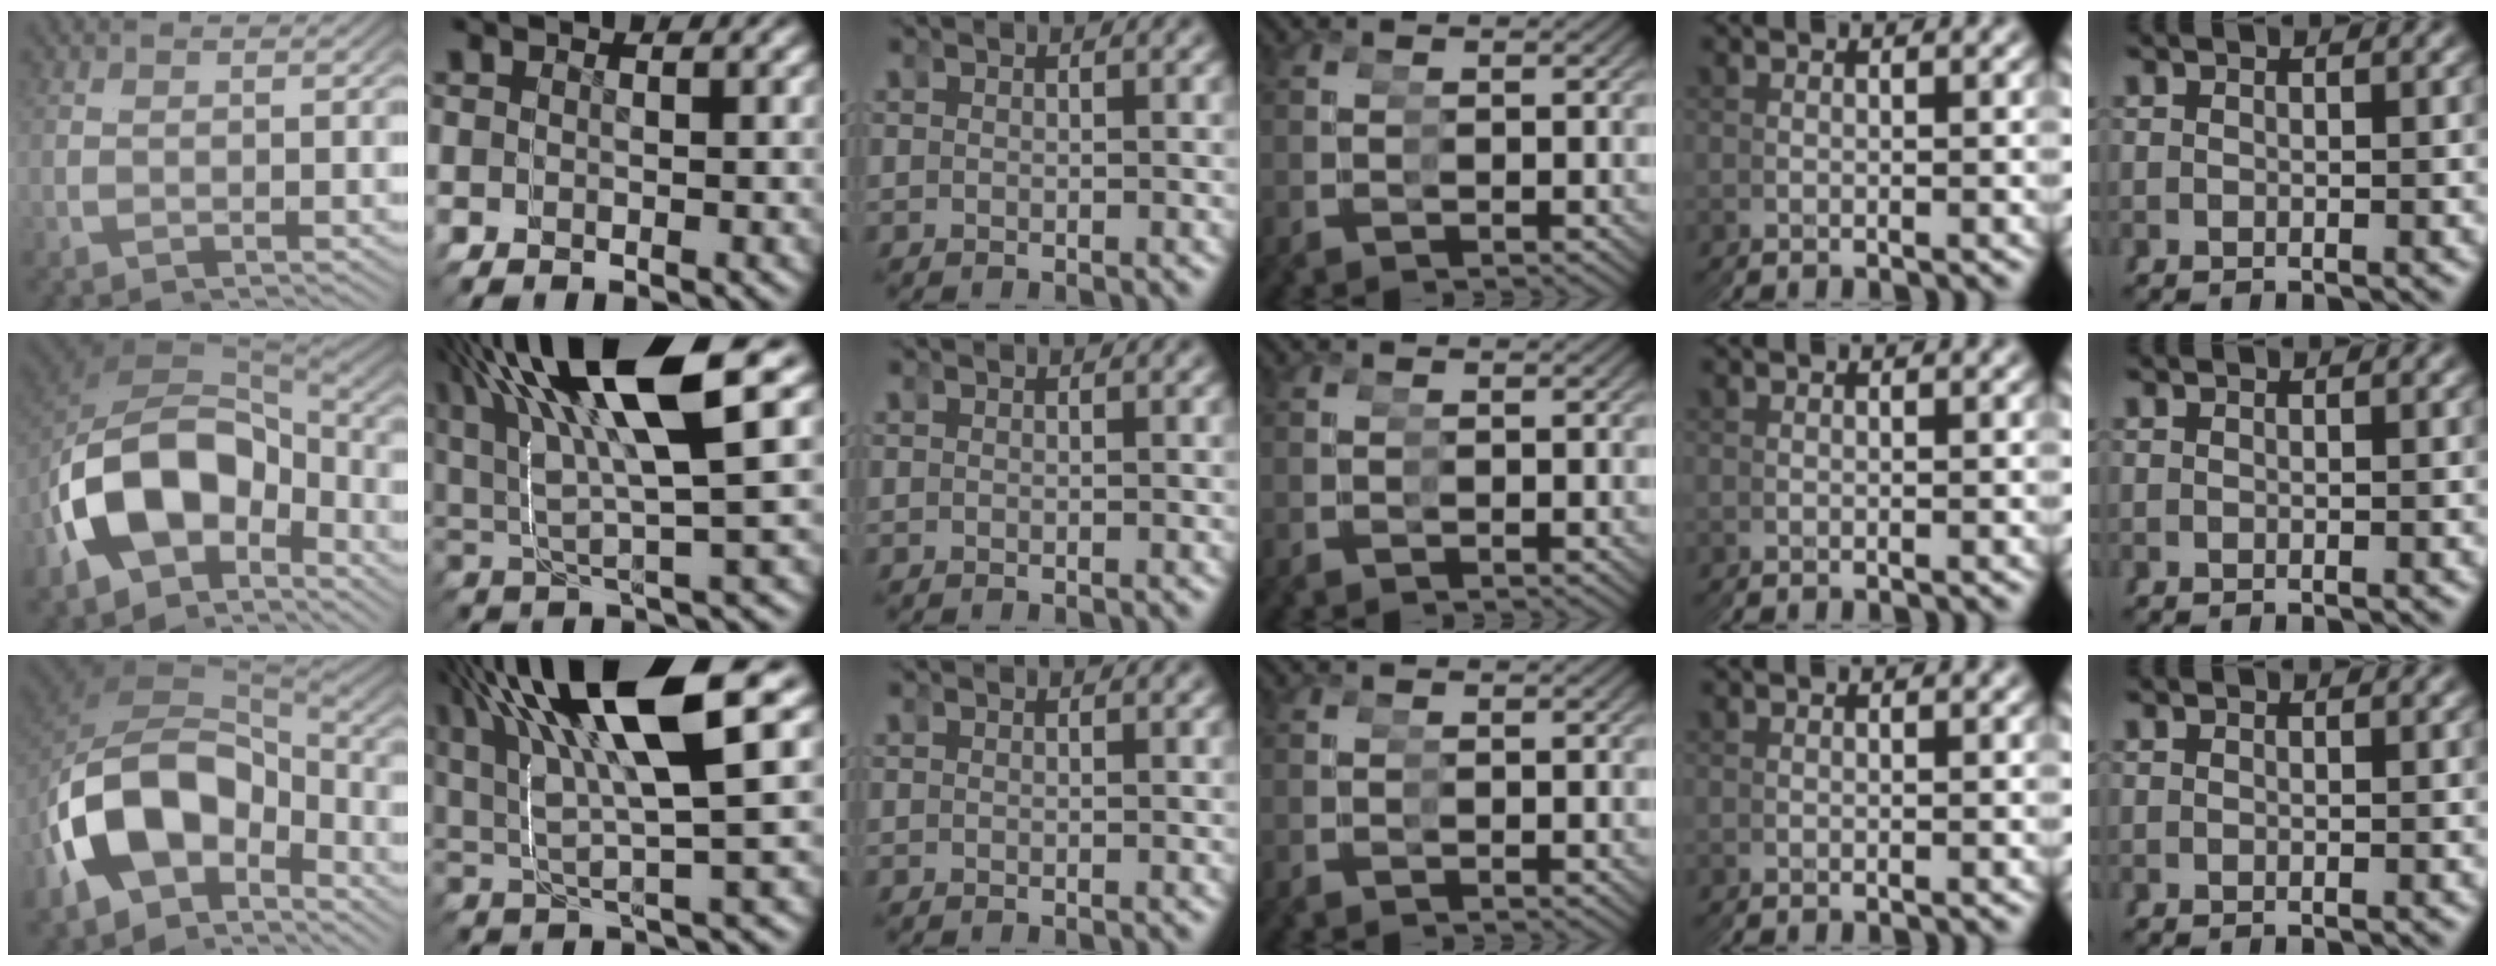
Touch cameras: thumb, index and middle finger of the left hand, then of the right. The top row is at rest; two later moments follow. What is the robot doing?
{"motion": "grasp_and_lifting", "object": "toy banana"}